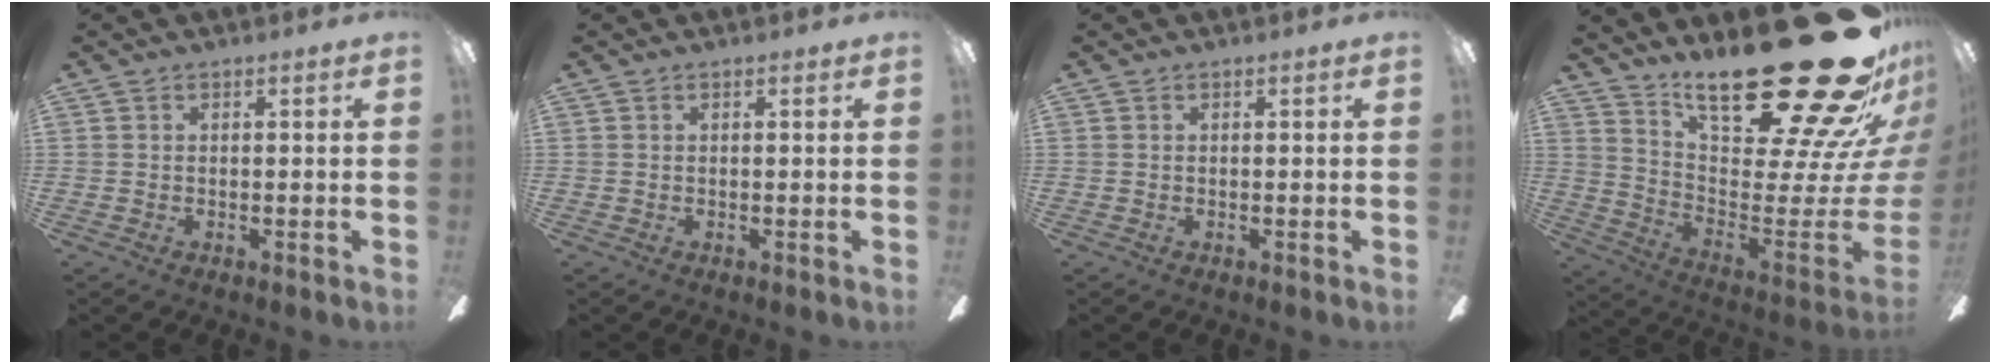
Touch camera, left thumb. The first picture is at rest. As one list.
[{"total": 0.0}, {"total": 0.0}, {"total": 33.5, "force": [22.6, 9.9, 22.7], "torque": [-0.281, -0.183, 0.406]}]